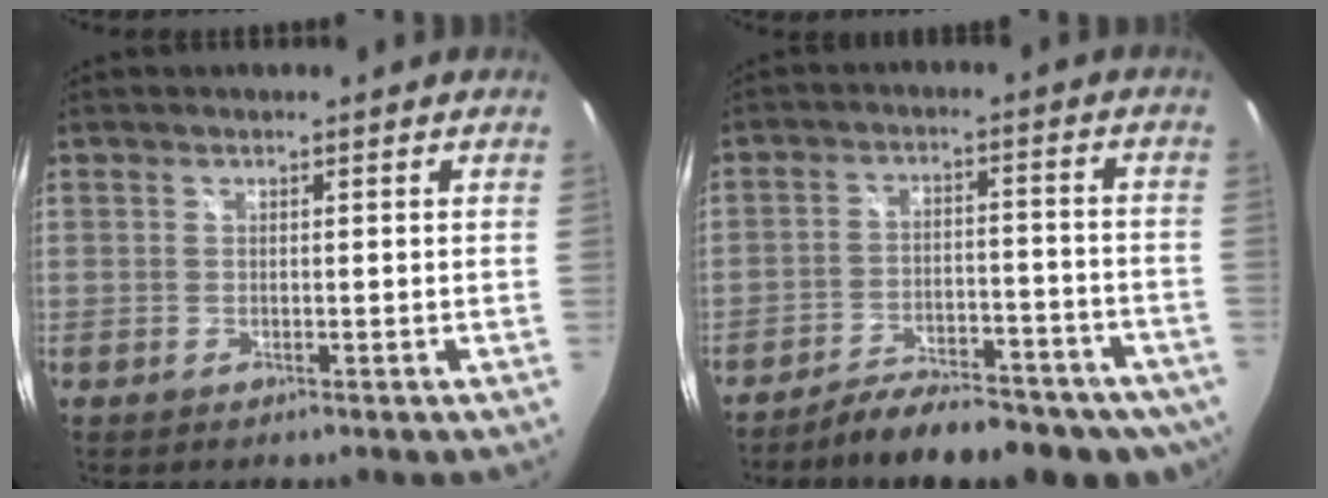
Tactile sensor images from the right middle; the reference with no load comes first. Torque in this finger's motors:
{"motor_torque": [1.00, -1.13, 0.13, 0.06]}